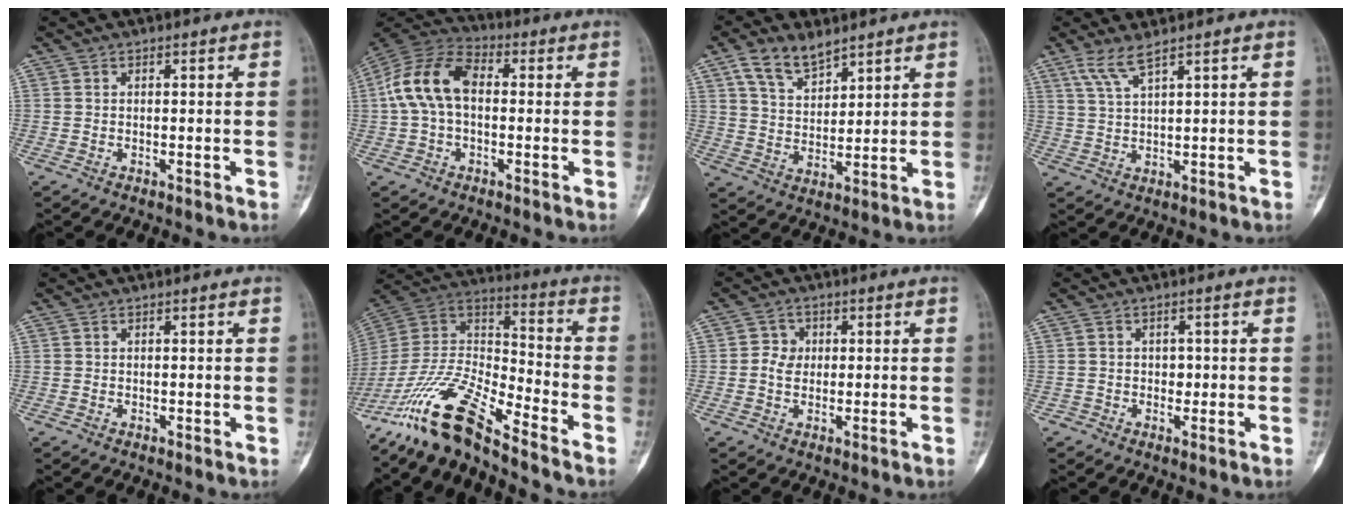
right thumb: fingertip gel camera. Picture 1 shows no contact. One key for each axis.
{"total": 12.4, "fx": 0.6, "fy": 7.7, "fz": 9.6, "tx": -0.190, "ty": 0.037, "tz": 0.000}
{"total": 8.4, "fx": 5.7, "fy": 4.2, "fz": 4.5, "tx": -0.066, "ty": -0.030, "tz": 0.113}
{"total": 4.5, "fx": 3.2, "fy": 0.6, "fz": 3.2, "tx": -0.075, "ty": -0.011, "tz": 0.073}
{"total": 0.0}
{"total": 17.5, "fx": -13.9, "fy": 3.4, "fz": 10.0, "tx": -0.195, "ty": 0.075, "tz": -0.269}
{"total": 3.5, "fx": 0.1, "fy": 3.0, "fz": 1.7, "tx": -0.014, "ty": 0.006, "tz": -0.004}
{"total": 1.9, "fx": -0.4, "fy": 1.7, "fz": 0.5, "tx": 0.008, "ty": 0.008, "tz": -0.009}